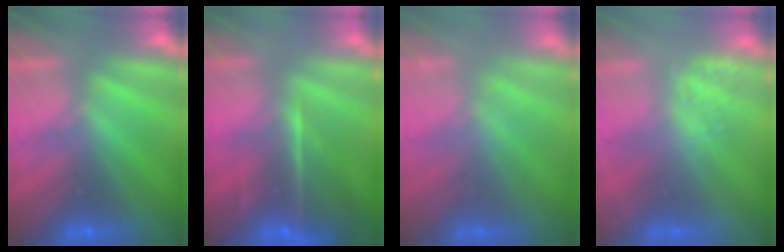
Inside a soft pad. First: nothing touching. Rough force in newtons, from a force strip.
{"total": 7.1}
{"total": 2.1}
{"total": 2.4}